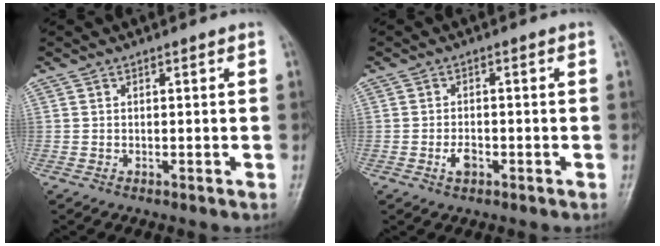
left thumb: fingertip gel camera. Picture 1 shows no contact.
{"total": 2.6, "force": [-1.2, 1.5, 1.7], "torque": [-0.029, 0.005, -0.021]}